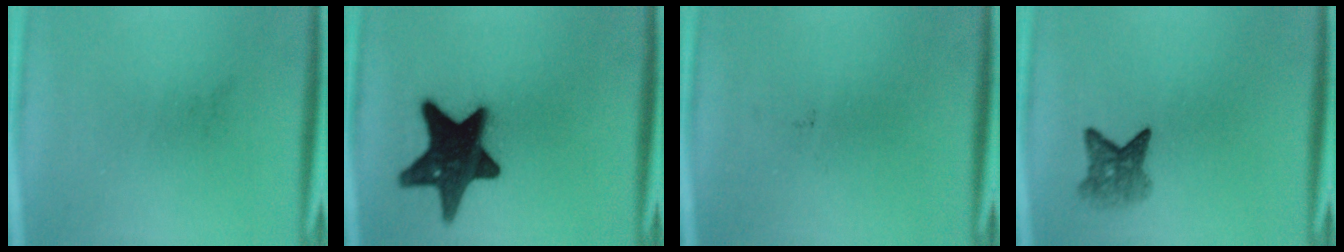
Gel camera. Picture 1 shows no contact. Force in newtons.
{"total": 16.2}
{"total": 0.0}
{"total": 3.8}